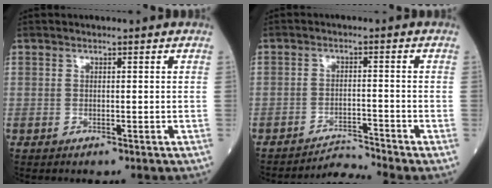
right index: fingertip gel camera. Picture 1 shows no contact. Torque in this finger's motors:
{"motor_torque": [-0.02, -0.28, 0.12, -0.01]}